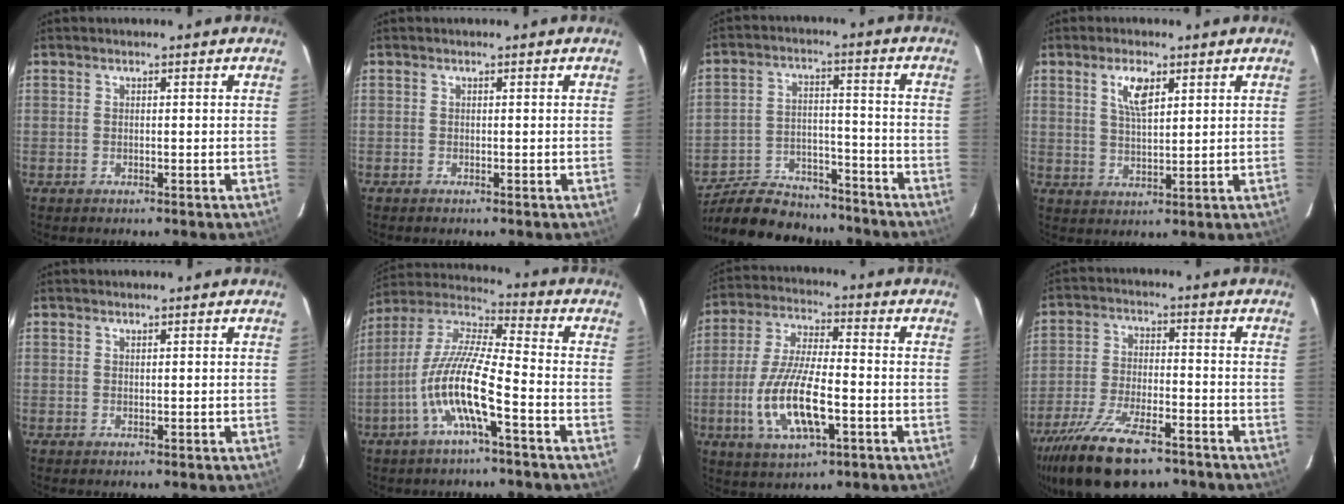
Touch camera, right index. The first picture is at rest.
{"total": 0.0}
{"total": 19.2, "force": [-16.7, 7.1, 6.5], "torque": [-0.149, 0.013, -0.243]}
{"total": 5.4, "force": [2.7, 2.1, 4.2], "torque": [-0.077, 0.005, 0.052]}
{"total": 0.0}
{"total": 13.3, "force": [-5.4, 1.7, 12.0], "torque": [-0.240, 0.000, -0.110]}
{"total": 14.6, "force": [-4.4, 4.8, 13.1], "torque": [-0.274, -0.011, -0.079]}
{"total": 17.4, "force": [-12.4, 6.2, 10.5], "torque": [-0.223, -0.042, -0.215]}